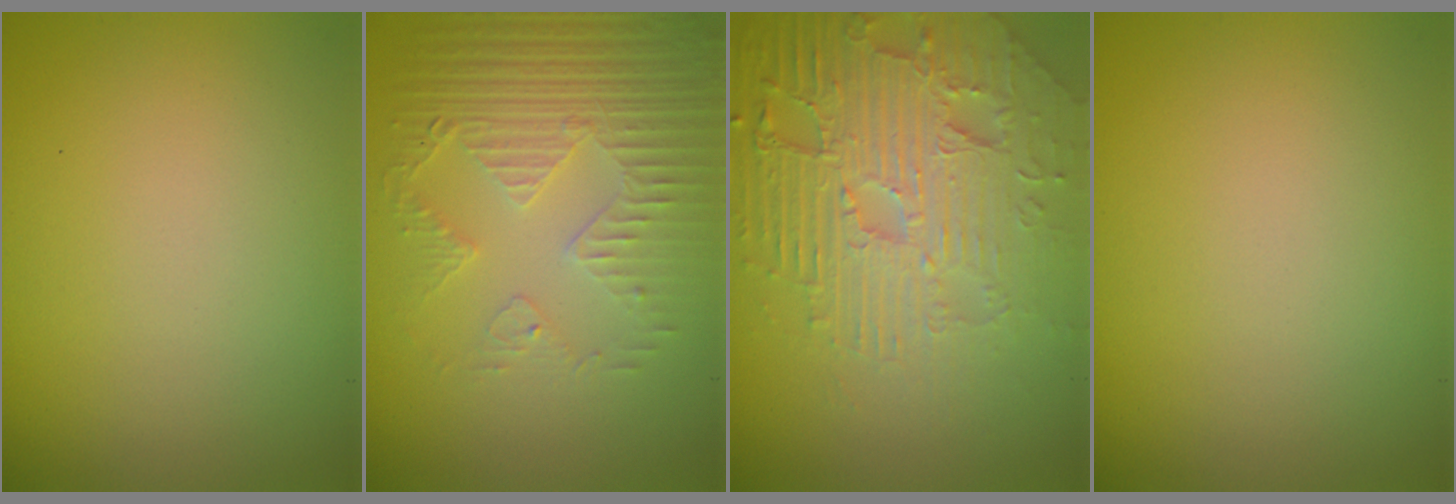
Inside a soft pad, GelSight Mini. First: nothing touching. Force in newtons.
{"total": 4.0, "press": 3.6, "slide": 1.8}
{"total": 6.9, "press": 5.3, "slide": 4.4}
{"total": 0.0}